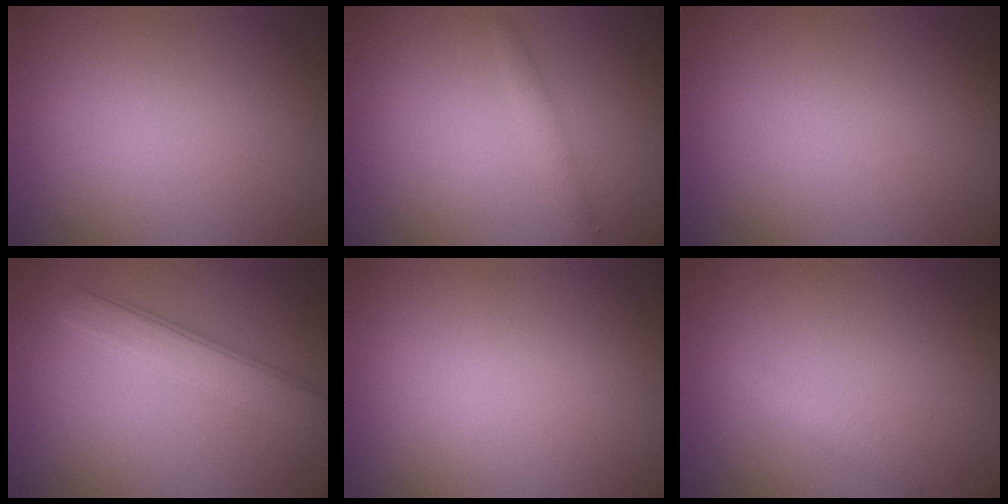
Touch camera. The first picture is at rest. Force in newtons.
{"total": 1.3, "press": 1.2, "slide": 0.0}
{"total": 0.0}
{"total": 4.2, "press": 4.2, "slide": 0.2}
{"total": 0.0}
{"total": 0.9, "press": 0.9, "slide": 0.1}